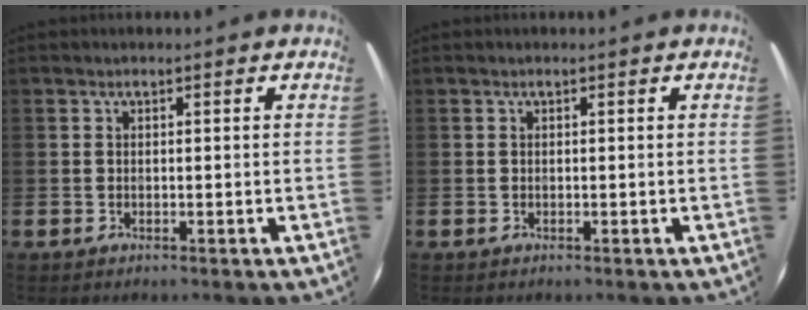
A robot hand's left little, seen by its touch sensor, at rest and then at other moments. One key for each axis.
{"total": 0.0}